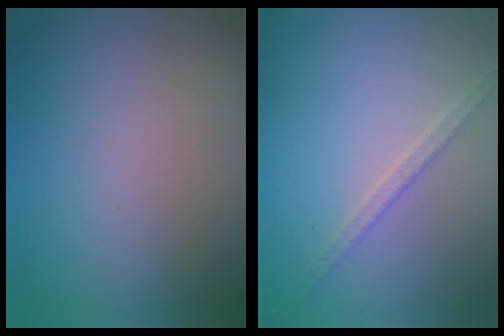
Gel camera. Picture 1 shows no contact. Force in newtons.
{"total": 1.7, "press": 1.7, "slide": 0.2}